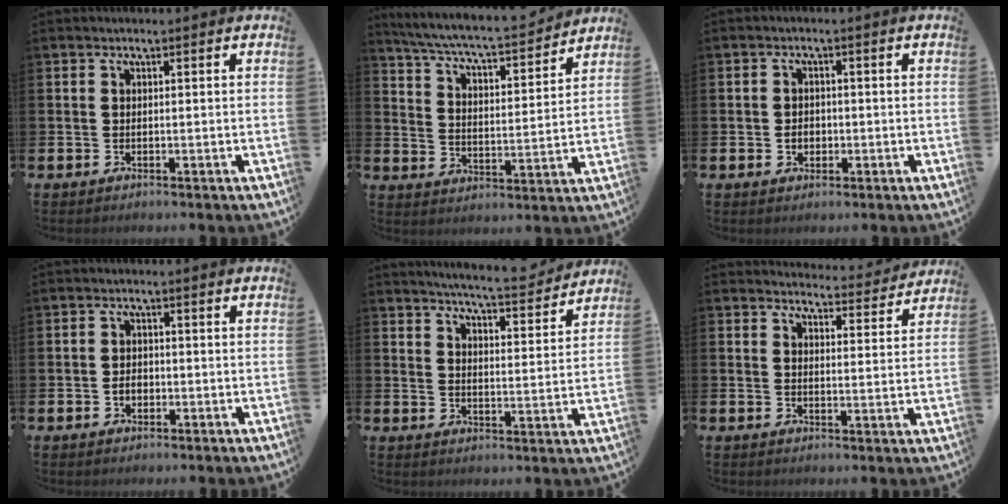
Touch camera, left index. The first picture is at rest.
{"total": 6.6, "force": [6.2, 0.5, 2.2], "torque": [-0.075, -0.050, 0.101]}
{"total": 1.9, "force": [-0.3, 1.6, 1.0], "torque": [-0.007, 0.002, -0.012]}
{"total": 1.9, "force": [-0.5, 1.4, 1.1], "torque": [-0.009, 0.000, -0.015]}
{"total": 6.1, "force": [6.0, 0.0, 1.1], "torque": [-0.032, -0.043, 0.102]}
{"total": 3.9, "force": [3.8, 0.5, 0.1], "torque": [-0.003, -0.033, 0.064]}